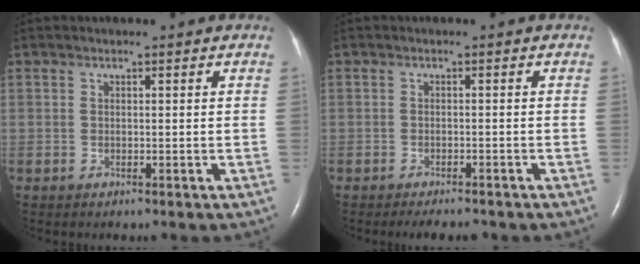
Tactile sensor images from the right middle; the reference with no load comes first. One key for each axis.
{"total": 3.9, "fx": -3.4, "fy": 0.9, "fz": 1.7, "tx": -0.020, "ty": -0.005, "tz": -0.045}